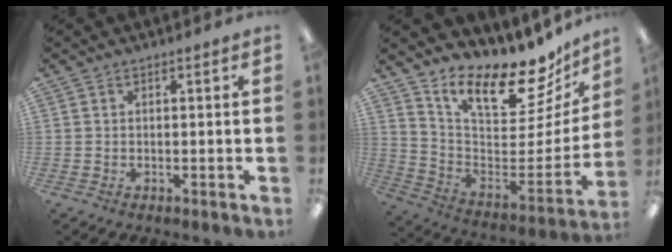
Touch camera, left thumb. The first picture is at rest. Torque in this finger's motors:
{"motor_torque": [1.14, 1.12, 1.03, -1.74, 0.04]}